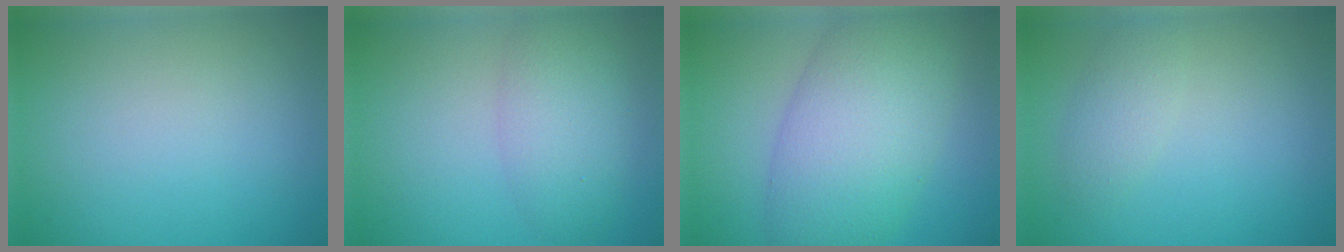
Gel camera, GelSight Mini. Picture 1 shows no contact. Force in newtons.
{"total": 4.2, "press": 4.1, "slide": 0.3}
{"total": 9.1, "press": 9.1, "slide": 0.2}
{"total": 2.0, "press": 2.0, "slide": 0.0}